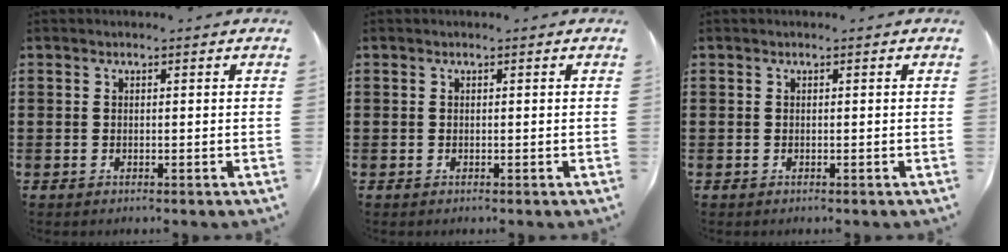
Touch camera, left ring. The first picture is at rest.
{"total": 0.0}
{"total": 0.0}